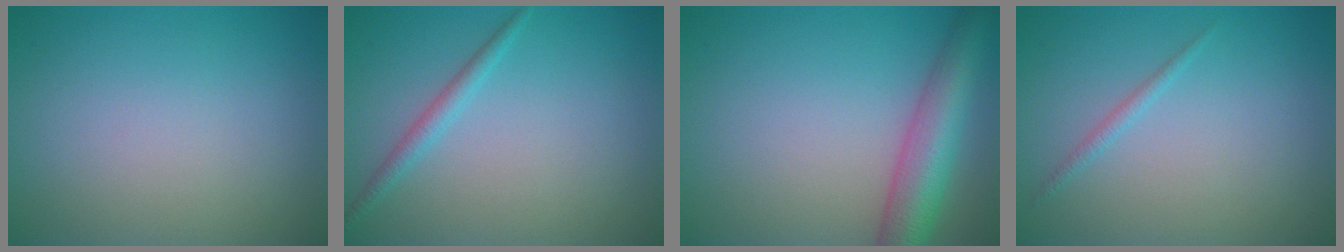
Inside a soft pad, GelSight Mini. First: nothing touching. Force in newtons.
{"total": 1.5, "press": 1.5, "slide": 0.1}
{"total": 6.2, "press": 6.2, "slide": 0.2}
{"total": 0.8, "press": 0.8, "slide": 0.1}